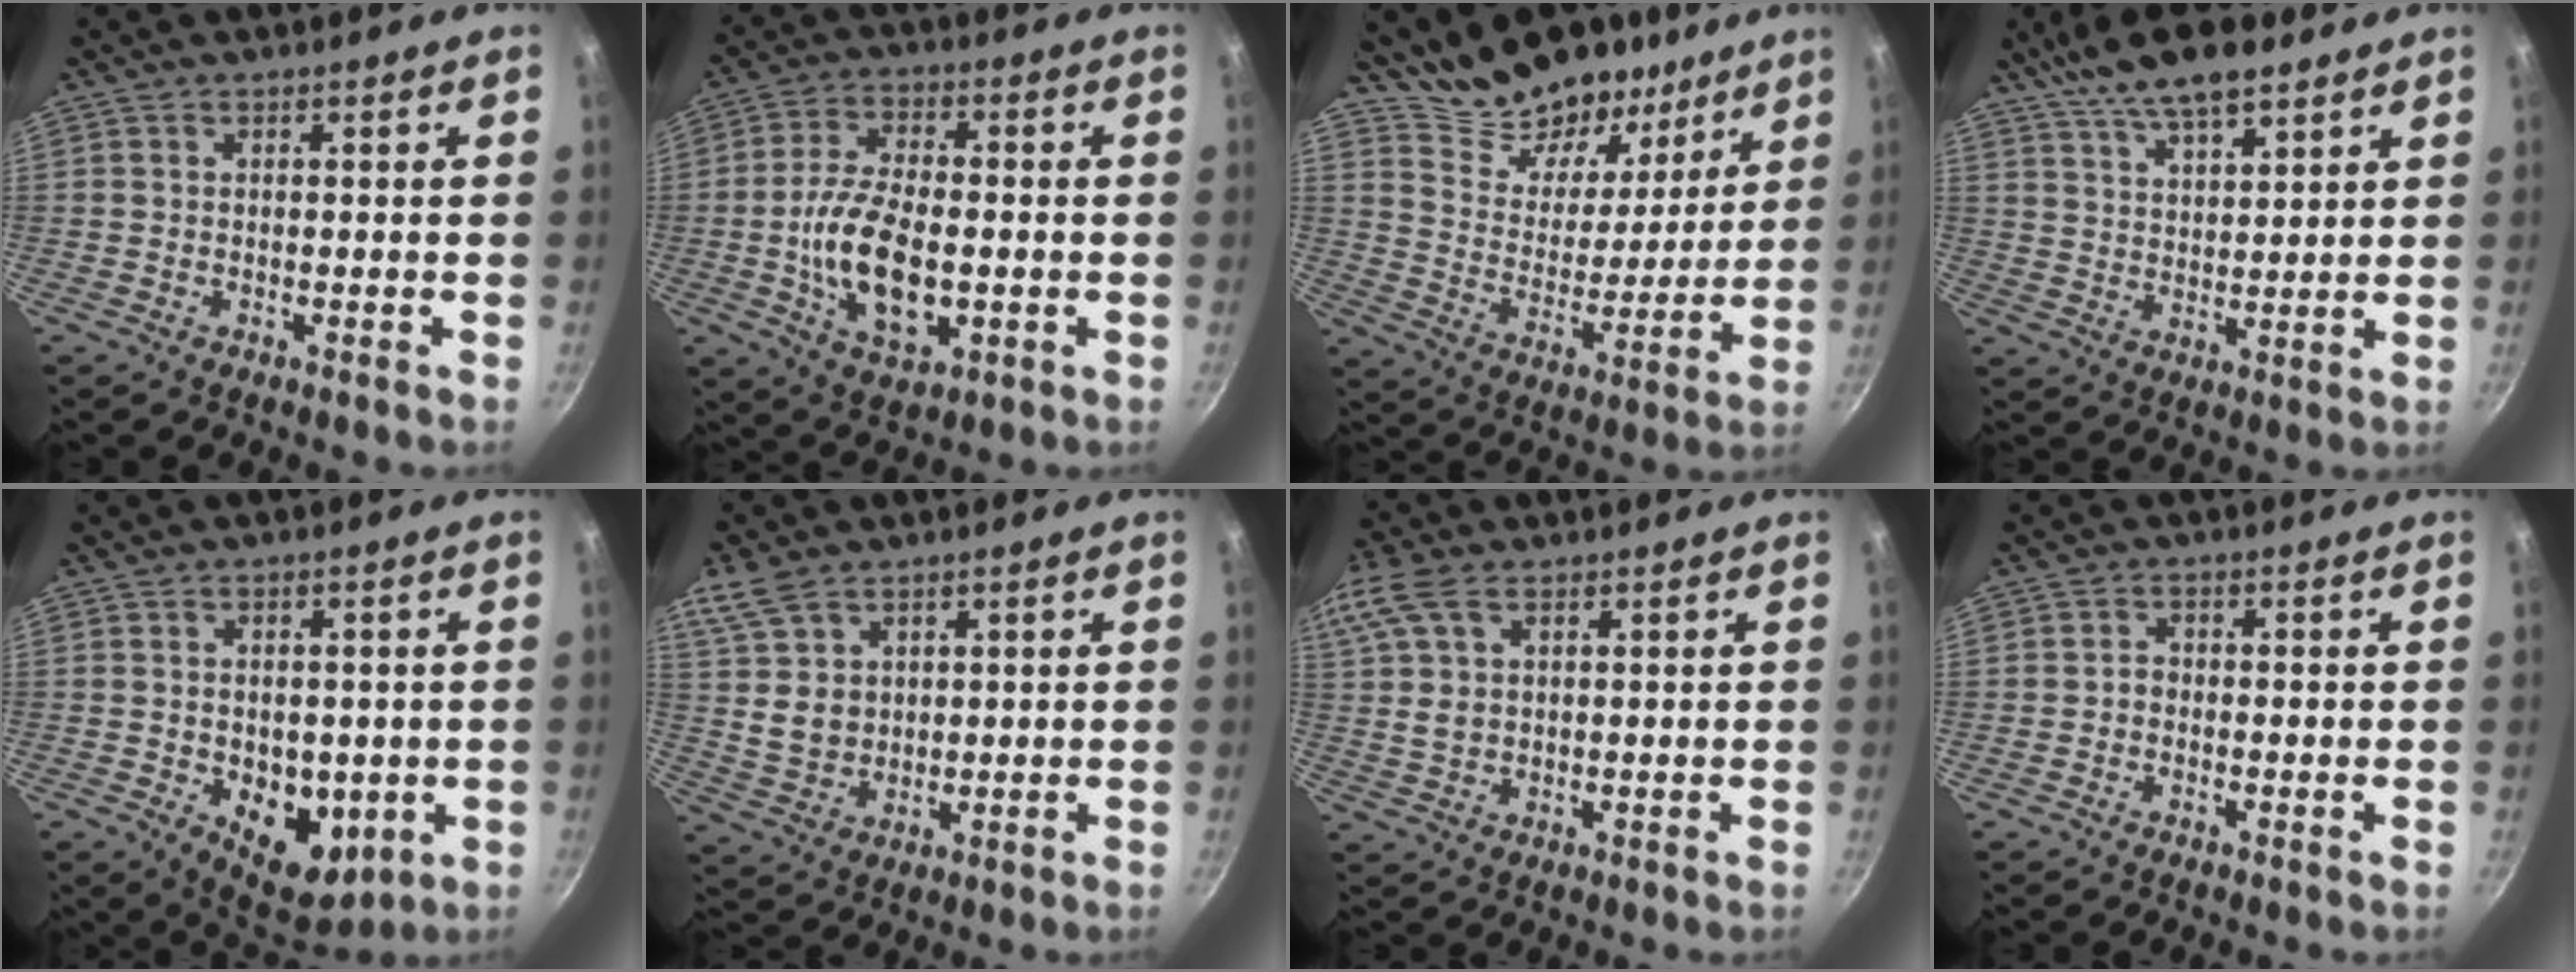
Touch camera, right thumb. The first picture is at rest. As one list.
[{"total": 13.8, "force": [-1.8, 7.4, 11.4], "torque": [-0.206, 0.009, -0.034]}, {"total": 19.1, "force": [14.5, 9.4, 8.0], "torque": [-0.081, -0.096, 0.245]}, {"total": 13.1, "force": [9.4, 4.7, 7.9], "torque": [-0.119, -0.021, 0.163]}, {"total": 10.3, "force": [-1.7, 6.9, 7.5], "torque": [-0.064, -0.017, -0.008]}, {"total": 8.2, "force": [4.7, 5.4, 4.0], "torque": [-0.059, -0.019, 0.100]}, {"total": 10.6, "force": [4.9, 6.1, 7.1], "torque": [-0.144, 0.014, 0.097]}, {"total": 1.3, "force": [-0.7, 0.8, 0.8], "torque": [-0.018, 0.008, -0.018]}]